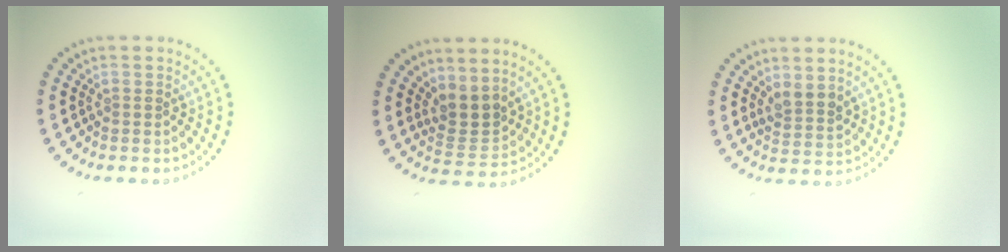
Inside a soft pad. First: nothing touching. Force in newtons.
{"total": 2.8, "press": 2.1, "slide": 1.8}
{"total": 2.1, "press": 1.8, "slide": 1.0}